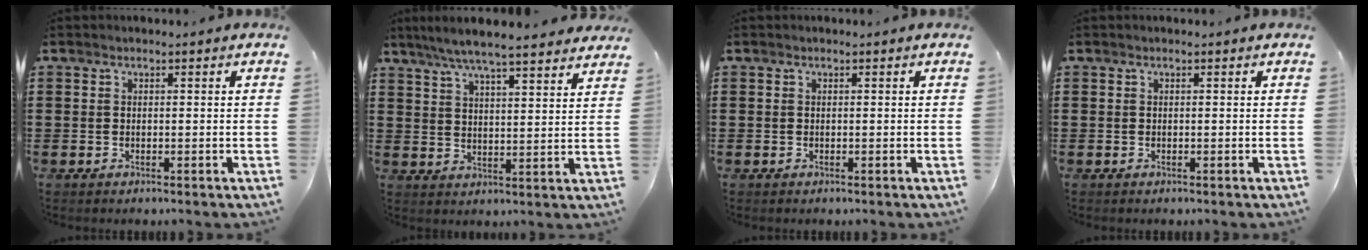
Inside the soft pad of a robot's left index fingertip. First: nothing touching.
{"total": 6.1, "force": [5.5, -0.1, 2.5], "torque": [-0.068, -0.023, 0.097]}
{"total": 0.0}
{"total": 0.0}